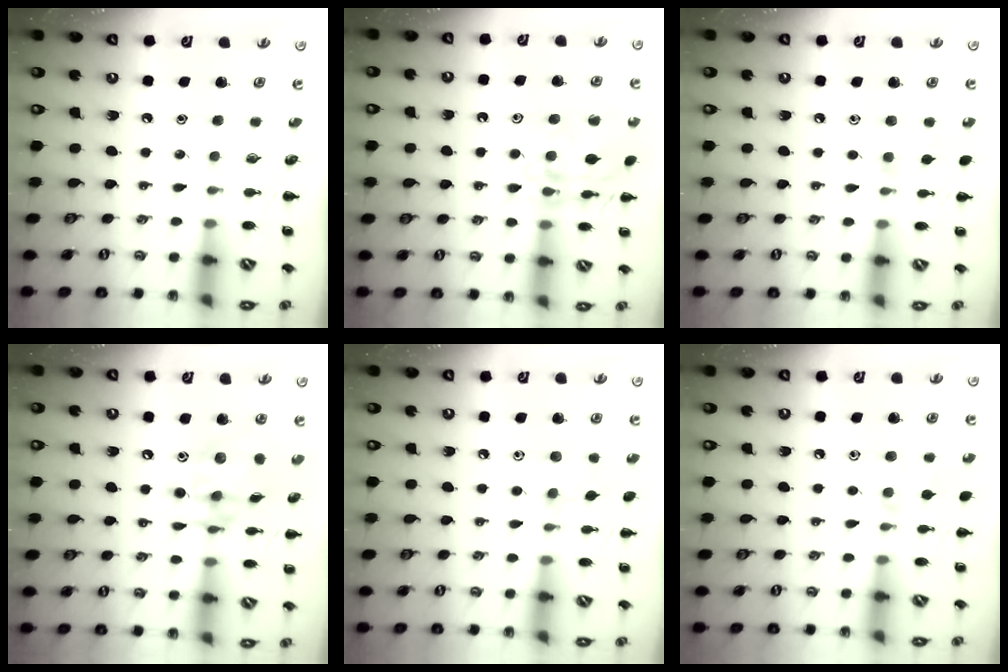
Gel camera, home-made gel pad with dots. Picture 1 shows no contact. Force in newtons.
{"total": 13.5, "press": 13.5, "slide": 1.1}
{"total": 5.8, "press": 5.5, "slide": 1.8}
{"total": 13.4, "press": 13.3, "slide": 2.0}
{"total": 4.9, "press": 4.5, "slide": 1.9}
{"total": 5.2, "press": 4.8, "slide": 1.9}